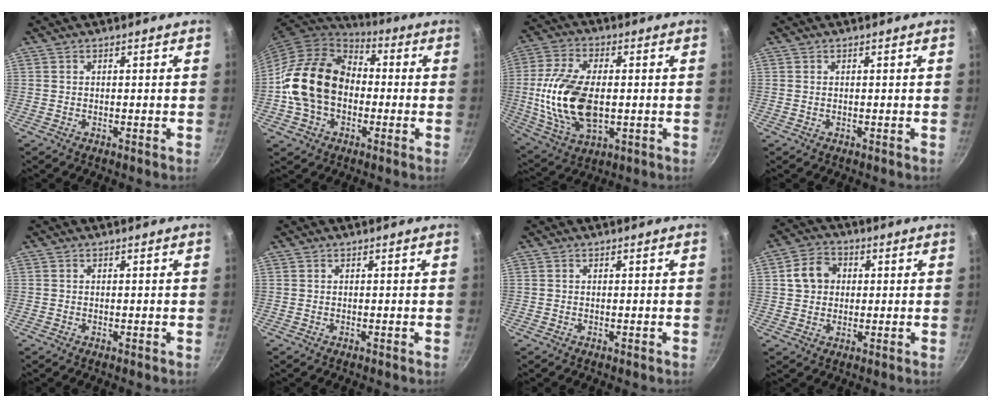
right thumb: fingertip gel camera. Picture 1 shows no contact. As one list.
[{"total": 17.5, "force": [-1.3, 13.4, 11.3], "torque": [-0.173, 0.037, -0.033]}, {"total": 17.2, "force": [-0.7, 9.5, 14.3], "torque": [-0.278, 0.005, -0.010]}, {"total": 0.0}, {"total": 0.0}, {"total": 0.0}, {"total": 0.0}, {"total": 7.2, "force": [1.3, 6.0, 3.6], "torque": [-0.039, 0.014, 0.013]}]